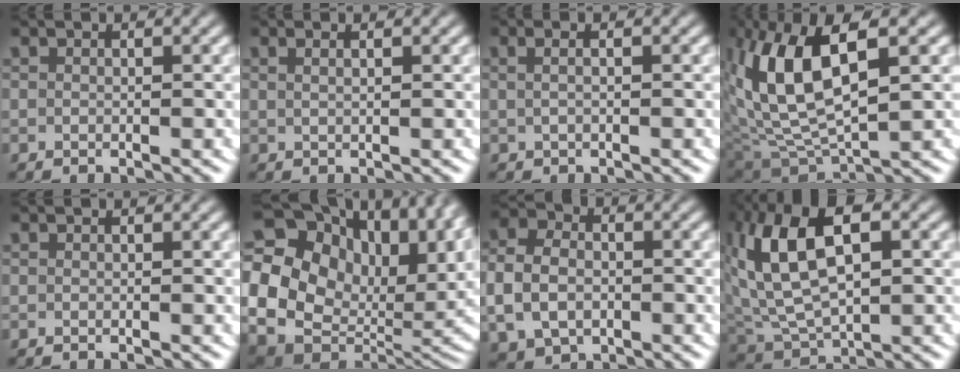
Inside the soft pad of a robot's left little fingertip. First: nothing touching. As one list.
[{"total": 0.9, "force": [0.4, -0.4, 0.7], "torque": [-0.011, -0.003, 0.012]}, {"total": 1.1, "force": [0.0, 0.2, 1.1], "torque": [-0.019, 0.001, 0.002]}, {"total": 10.9, "force": [2.0, 5.8, 9.0], "torque": [-0.188, -0.007, 0.043]}, {"total": 0.0}, {"total": 23.8, "force": [4.0, 18.0, 15.1], "torque": [-0.274, -0.016, 0.047]}, {"total": 6.5, "force": [-0.8, 5.4, 3.6], "torque": [-0.091, -0.022, -0.003]}, {"total": 10.9, "force": [2.2, 7.0, 8.0], "torque": [-0.180, -0.008, 0.048]}]